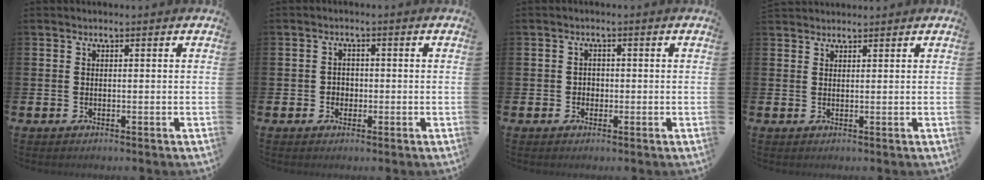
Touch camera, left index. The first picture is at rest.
{"total": 1.7, "force": [-0.4, 1.6, 0.4], "torque": [0.001, 0.003, -0.013]}
{"total": 1.4, "force": [-0.2, 1.3, 0.4], "torque": [0.002, 0.002, -0.009]}
{"total": 1.6, "force": [1.6, 0.3, -0.1], "torque": [0.008, -0.004, 0.028]}